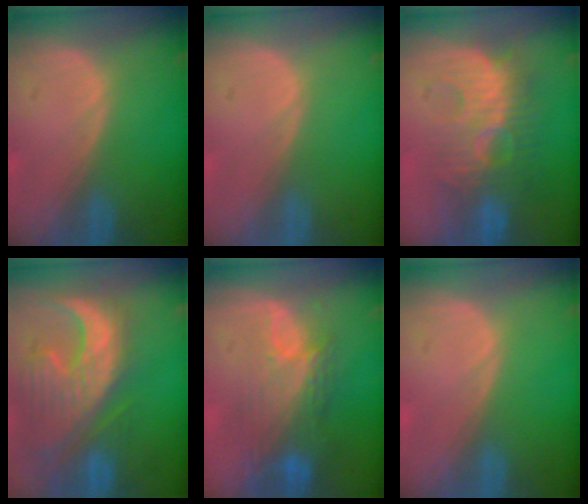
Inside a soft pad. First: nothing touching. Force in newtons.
{"total": 0.0}
{"total": 9.0, "press": 8.8, "slide": 1.7}
{"total": 13.3, "press": 11.4, "slide": 6.9}
{"total": 9.7, "press": 8.0, "slide": 5.5}
{"total": 0.0}